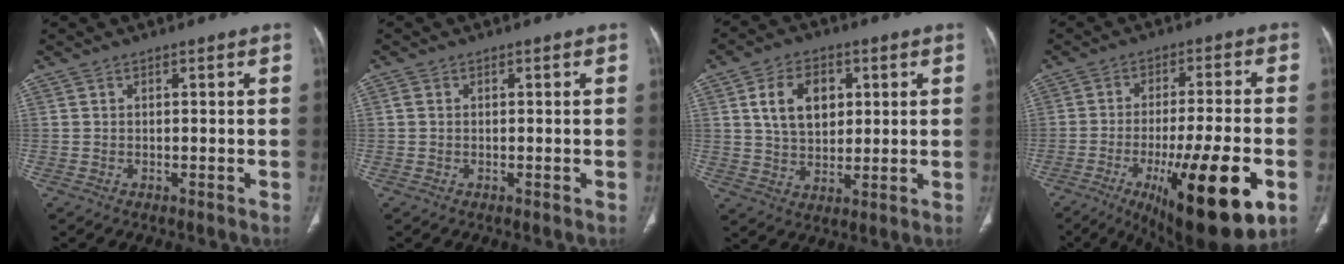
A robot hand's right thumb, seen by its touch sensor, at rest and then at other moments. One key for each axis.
{"total": 0.8, "fx": 0.1, "fy": 0.7, "fz": 0.5, "tx": -0.008, "ty": 0.002, "tz": 0.002}
{"total": 10.3, "fx": 3.0, "fy": 7.0, "fz": 6.9, "tx": -0.089, "ty": -0.008, "tz": 0.055}
{"total": 21.1, "fx": -7.9, "fy": 5.0, "fz": 18.9, "tx": -0.263, "ty": 0.001, "tz": -0.108}